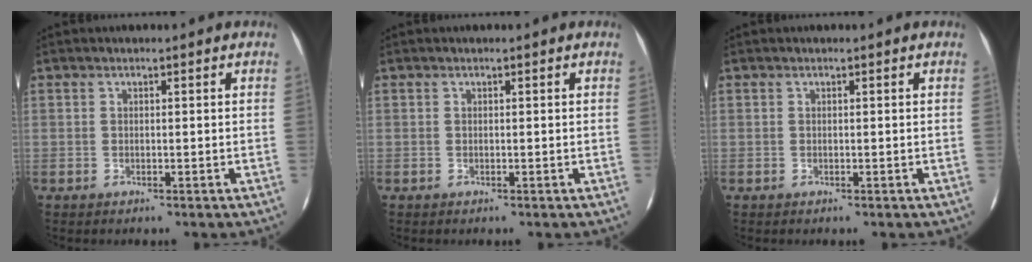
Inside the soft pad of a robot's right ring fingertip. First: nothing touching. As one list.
[{"total": 0.0}, {"total": 0.0}]